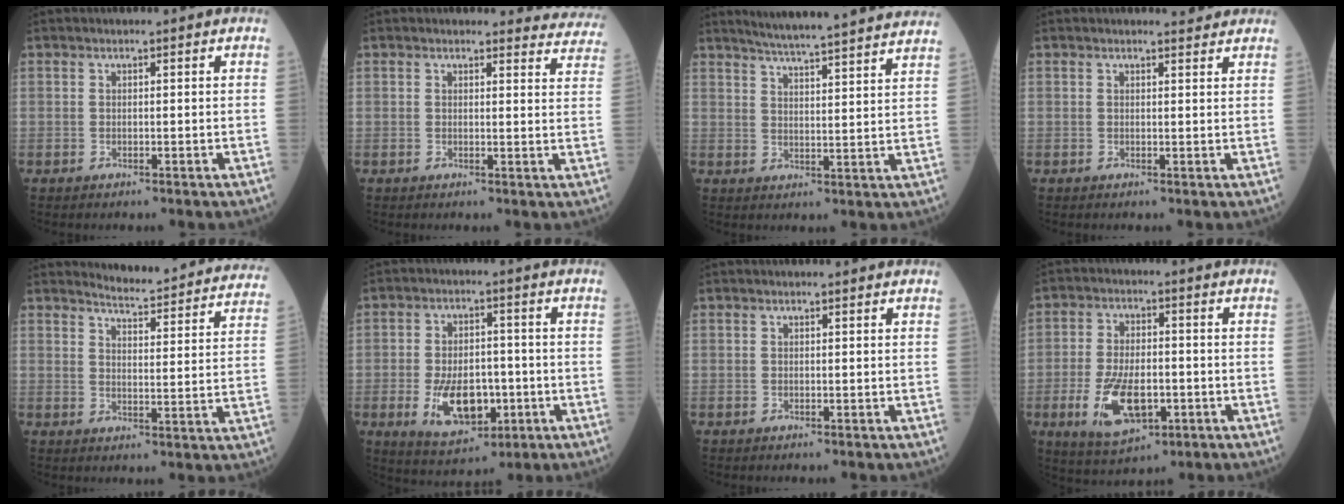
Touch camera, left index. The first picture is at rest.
{"total": 8.0, "force": [7.7, 1.9, -0.3], "torque": [0.048, -0.035, 0.042]}
{"total": 21.8, "force": [20.2, -0.5, 8.2], "torque": [-0.126, -0.024, 0.256]}
{"total": 1.9, "force": [1.9, 0.3, 0.2], "torque": [-0.006, -0.003, 0.019]}
{"total": 16.9, "force": [16.4, 2.6, 3.4], "torque": [-0.028, -0.060, 0.177]}
{"total": 10.0, "force": [-2.9, 5.5, 7.9], "torque": [-0.144, -0.002, -0.040]}
{"total": 0.0}
{"total": 10.1, "force": [-3.3, 4.7, 8.3], "torque": [-0.169, -0.004, -0.052]}